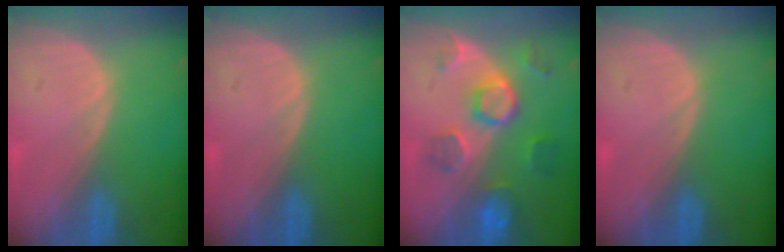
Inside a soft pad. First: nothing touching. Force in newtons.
{"total": 0.0}
{"total": 8.6, "press": 7.7, "slide": 3.8}
{"total": 0.0}